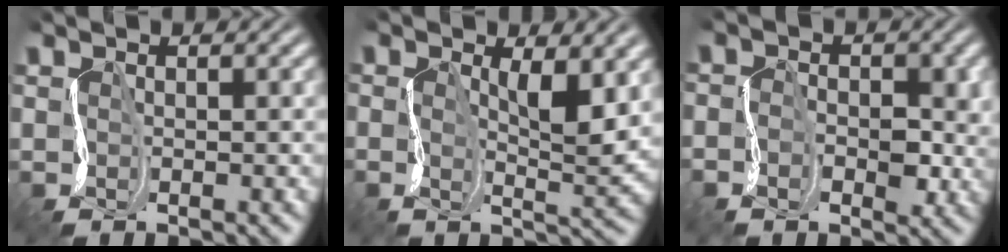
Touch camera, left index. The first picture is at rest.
{"total": 3.1, "force": [0.3, 0.9, 2.9], "torque": [-0.059, -0.001, 0.004]}
{"total": 3.2, "force": [-1.3, 2.1, 2.0], "torque": [-0.029, -0.003, -0.028]}